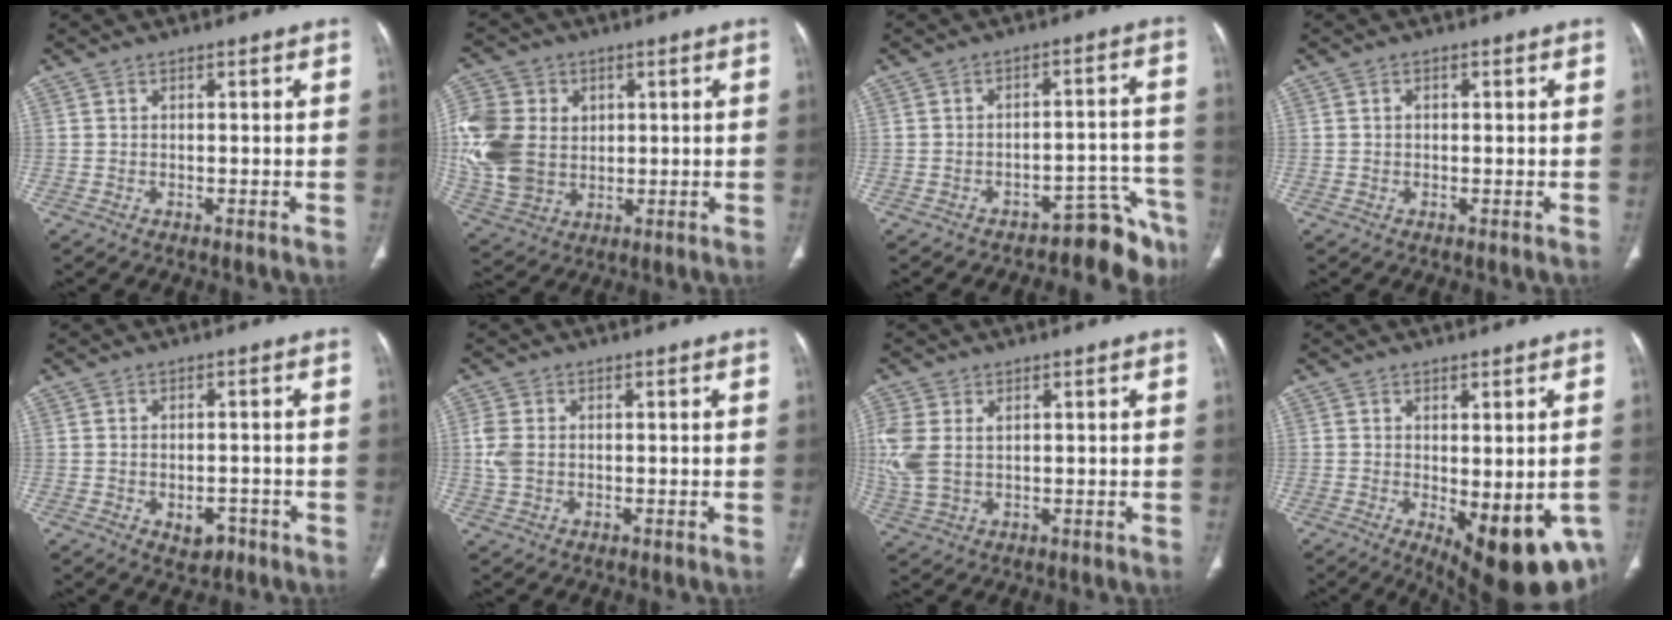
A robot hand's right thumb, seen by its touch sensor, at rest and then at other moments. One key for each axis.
{"total": 15.9, "fx": 1.5, "fy": 12.7, "fz": 9.4, "tx": -0.199, "ty": -0.003, "tz": 0.041}
{"total": 7.6, "fx": -7.1, "fy": 2.5, "fz": 1.4, "tx": 0.023, "ty": 0.104, "tz": -0.096}
{"total": 0.9, "fx": 0.2, "fy": 0.7, "fz": 0.6, "tx": -0.010, "ty": 0.003, "tz": 0.002}
{"total": 3.9, "fx": -1.8, "fy": 2.6, "fz": 2.3, "tx": -0.019, "ty": 0.013, "tz": -0.017}
{"total": 3.5, "fx": 0.1, "fy": 2.5, "fz": 2.5, "tx": -0.069, "ty": 0.003, "tz": 0.003}
{"total": 8.6, "fx": 1.6, "fy": 5.7, "fz": 6.2, "tx": -0.161, "ty": 0.004, "tz": 0.042}
{"total": 15.4, "fx": -4.9, "fy": 6.0, "fz": 13.3, "tx": -0.140, "ty": -0.015, "tz": -0.047}